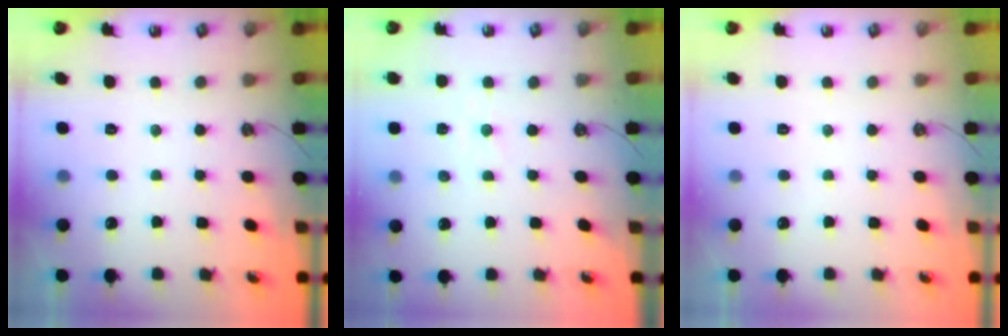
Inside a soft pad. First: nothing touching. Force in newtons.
{"total": 1.9, "press": 1.9, "slide": 0.3}
{"total": 0.0}